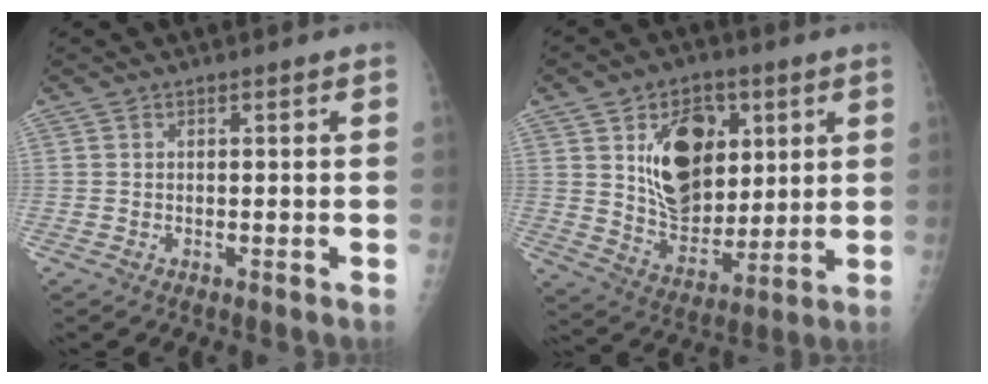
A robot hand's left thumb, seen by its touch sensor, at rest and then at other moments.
{"total": 16.7, "force": [5.1, 11.2, 11.2], "torque": [-0.125, -0.031, 0.098]}